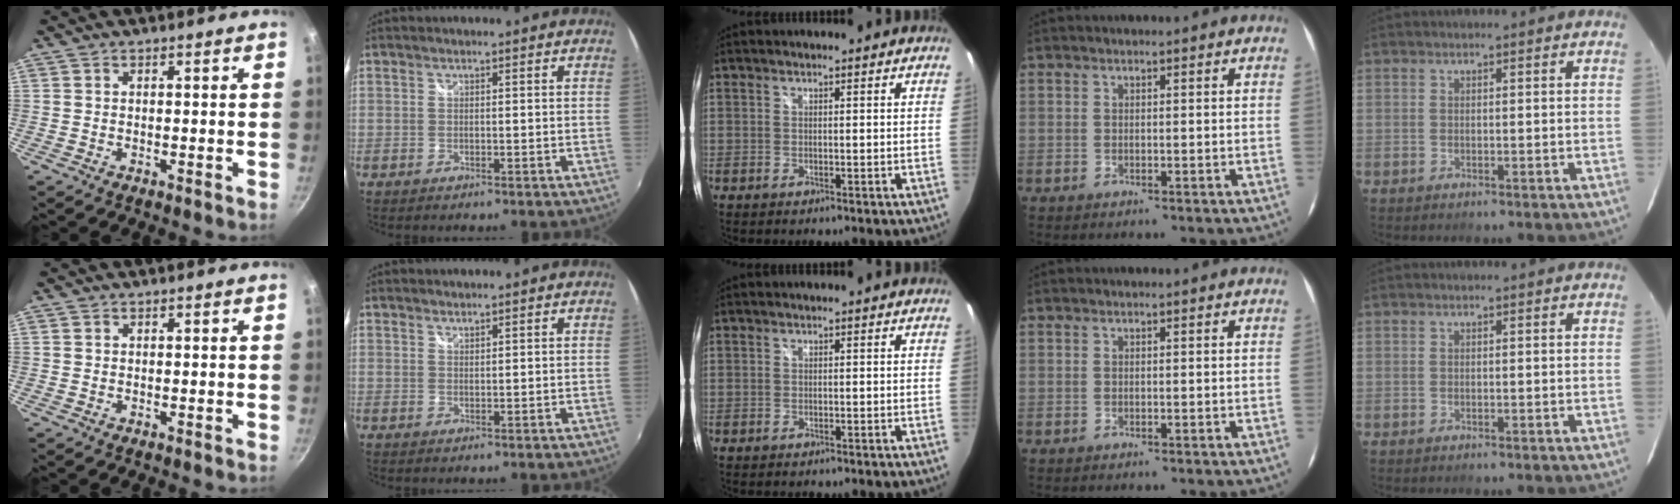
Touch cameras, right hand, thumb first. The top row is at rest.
{"index": {"total": 0.9, "force": [0.9, 0.1, 0.1], "torque": [0.000, 0.001, 0.016]}}